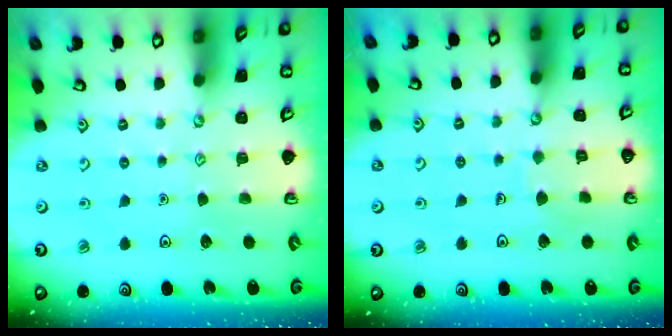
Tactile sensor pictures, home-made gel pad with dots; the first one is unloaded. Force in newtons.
{"total": 5.4, "press": 5.4, "slide": 0.3}